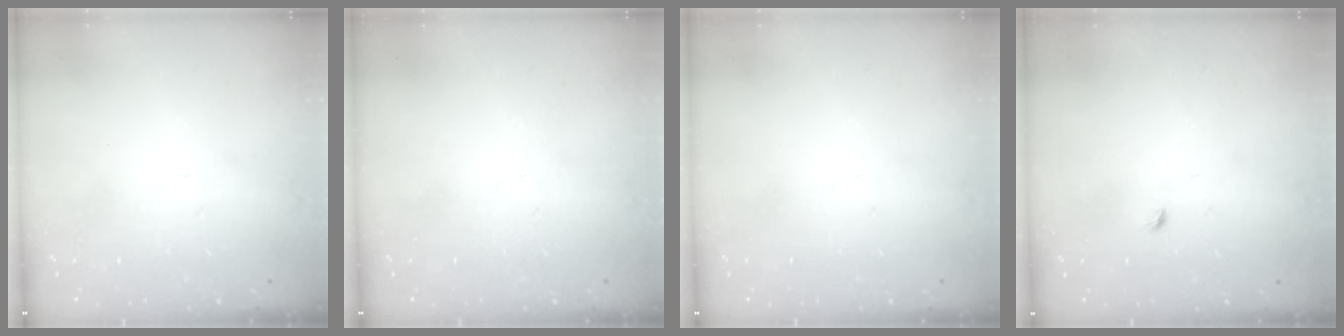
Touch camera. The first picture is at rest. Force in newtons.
{"total": 0.0}
{"total": 0.0}
{"total": 2.7, "press": 2.6, "slide": 0.6}